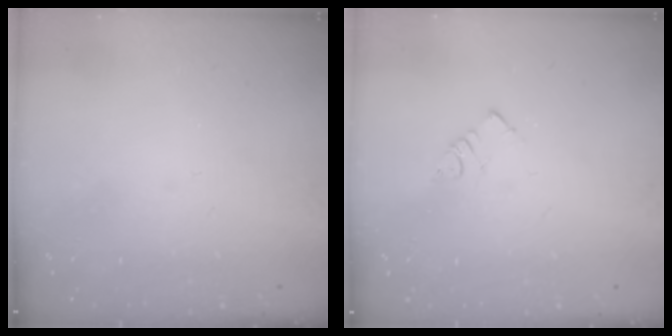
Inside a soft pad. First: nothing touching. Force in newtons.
{"total": 2.5, "press": 2.5, "slide": 0.1}